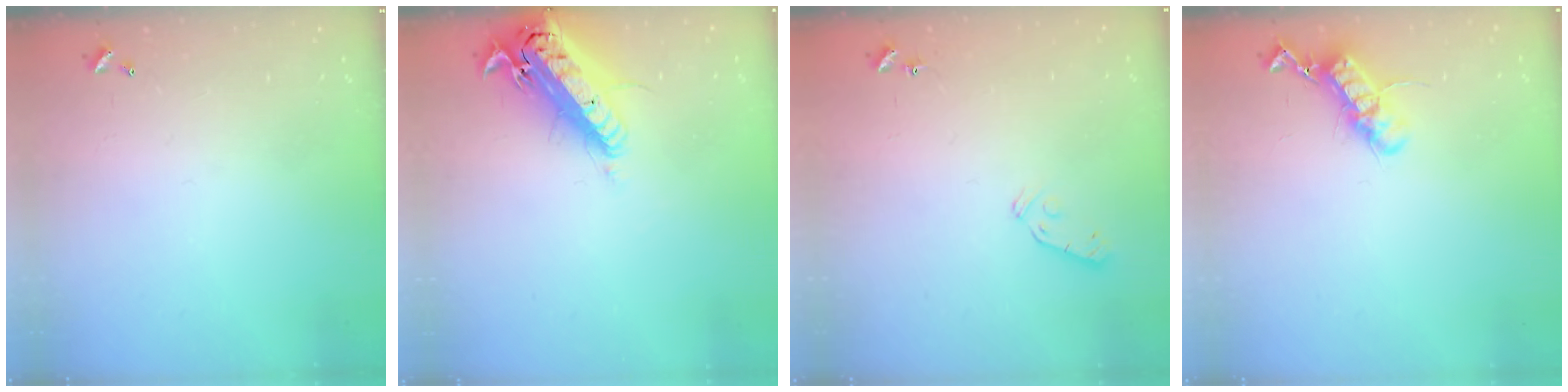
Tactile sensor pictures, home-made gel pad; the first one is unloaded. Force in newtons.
{"total": 19.3, "press": 18.8, "slide": 4.3}
{"total": 5.9, "press": 5.9, "slide": 0.6}
{"total": 12.8, "press": 12.8, "slide": 0.8}